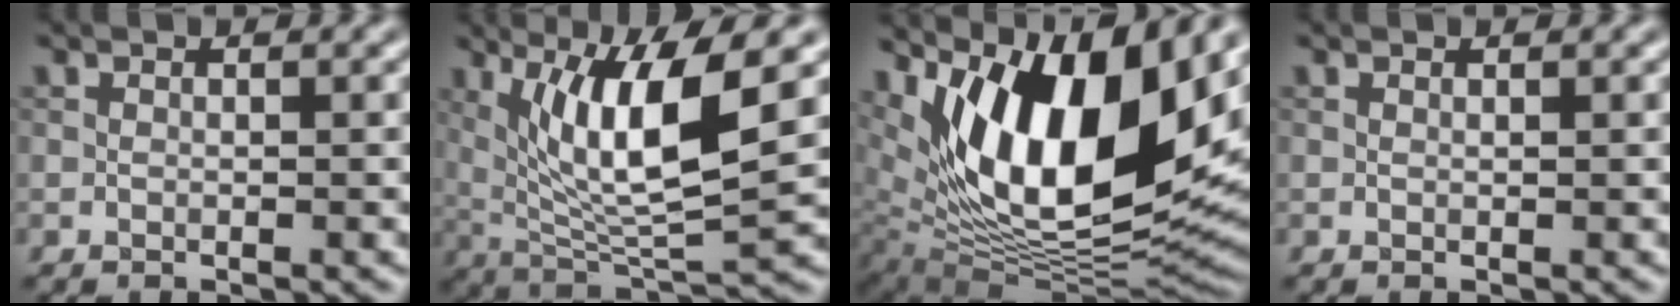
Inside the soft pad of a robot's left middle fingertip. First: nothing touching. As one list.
[{"total": 9.1, "force": [3.0, 2.1, 8.3], "torque": [-0.143, -0.016, 0.061]}, {"total": 15.2, "force": [5.8, 6.8, 12.4], "torque": [-0.192, -0.008, 0.096]}, {"total": 0.0}]